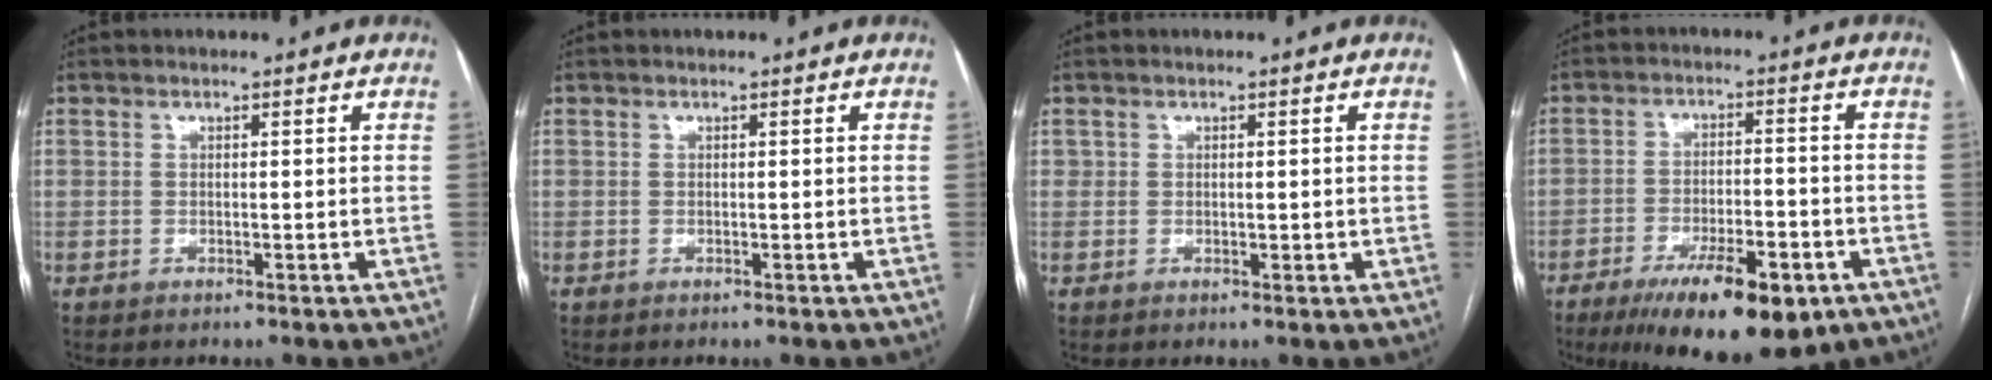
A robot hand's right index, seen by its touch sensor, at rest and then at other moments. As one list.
[{"total": 0.0}, {"total": 1.2, "force": [0.4, 1.1, 0.5], "torque": [-0.005, 0.000, 0.007]}, {"total": 14.4, "force": [-8.6, 4.0, 10.8], "torque": [-0.157, -0.014, -0.129]}]